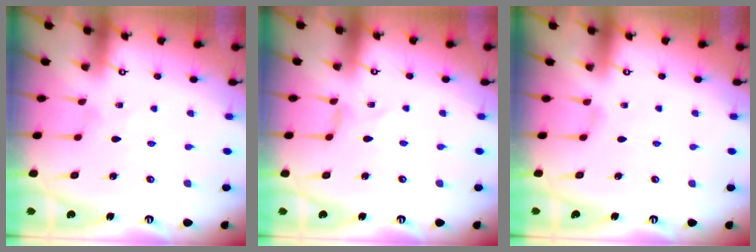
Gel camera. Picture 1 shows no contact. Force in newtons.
{"total": 0.0}
{"total": 2.4, "press": 2.3, "slide": 0.6}